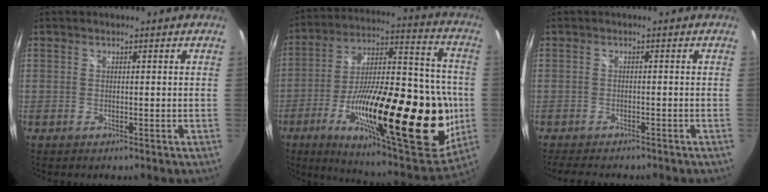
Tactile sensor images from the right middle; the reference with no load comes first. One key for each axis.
{"total": 34.7, "fx": -9.3, "fy": 11.2, "fz": 31.5, "tx": -0.487, "ty": -0.016, "tz": -0.135}
{"total": 5.8, "fx": -5.1, "fy": 1.7, "fz": 2.4, "tx": -0.057, "ty": -0.013, "tz": -0.077}